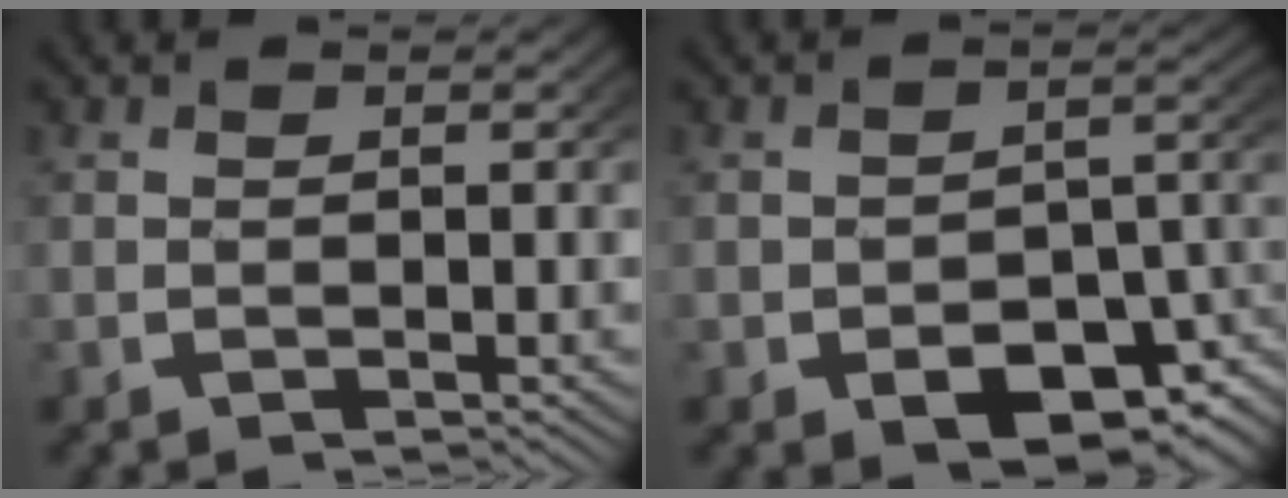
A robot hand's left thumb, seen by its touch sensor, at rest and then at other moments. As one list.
[{"total": 6.1, "force": [-2.6, 3.5, 4.2], "torque": [-0.064, -0.017, -0.032]}]